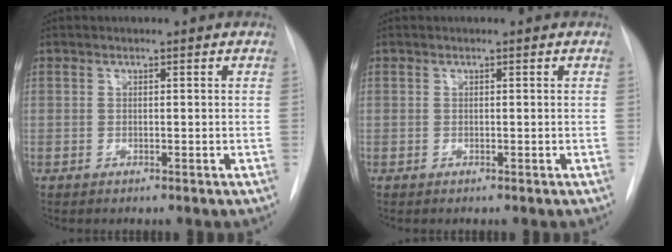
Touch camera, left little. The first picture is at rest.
{"total": 0.0}